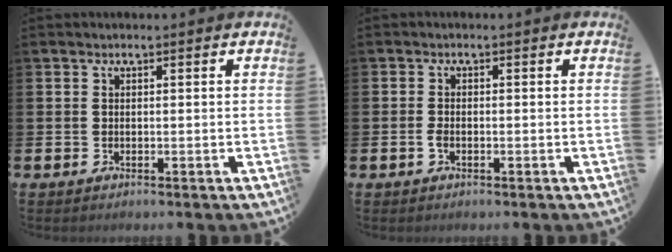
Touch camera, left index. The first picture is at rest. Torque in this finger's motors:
{"motor_torque": [-0.01, 0.07, 0.03, 0.02]}